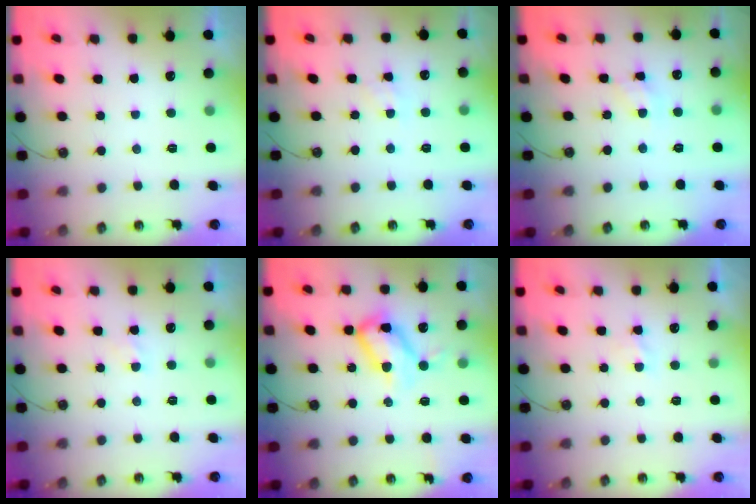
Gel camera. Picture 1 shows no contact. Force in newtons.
{"total": 1.3, "press": 1.3, "slide": 0.2}
{"total": 5.0, "press": 5.0, "slide": 0.3}
{"total": 2.7, "press": 2.6, "slide": 0.4}
{"total": 12.1, "press": 12.1, "slide": 1.2}
{"total": 2.3, "press": 2.3, "slide": 0.4}